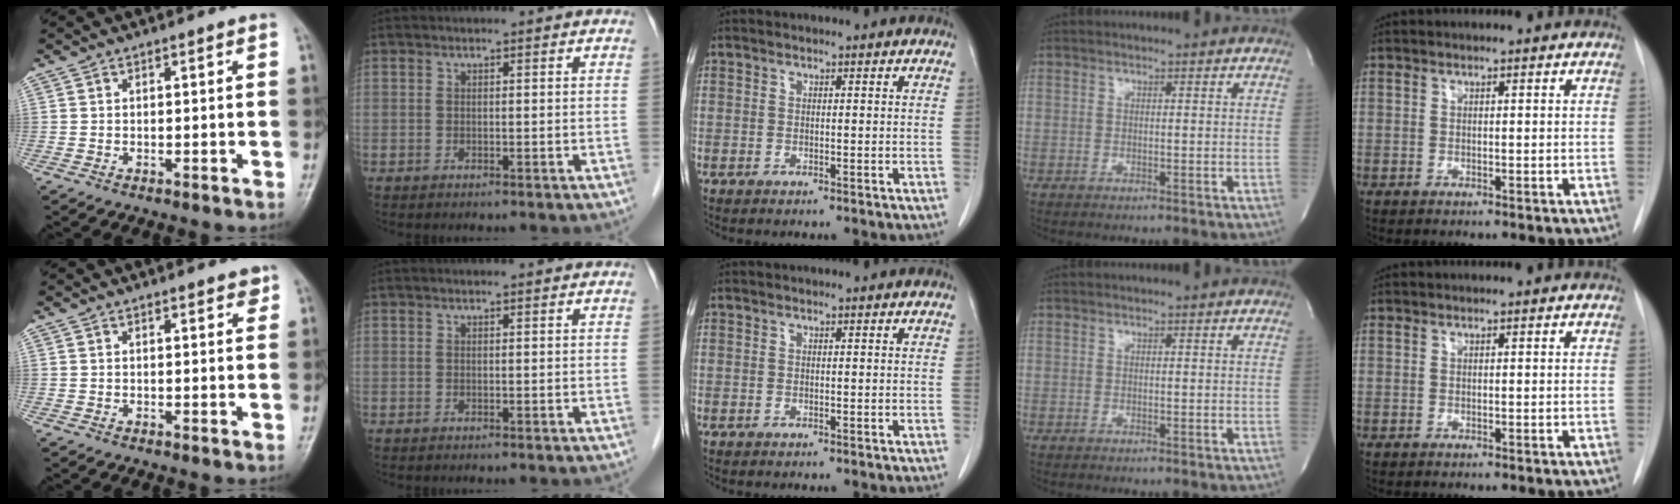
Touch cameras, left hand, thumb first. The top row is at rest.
{"thumb": {"total": 2.1, "force": [1.7, 0.7, 1.0], "torque": [-0.003, -0.007, 0.018]}, "index": {"total": 1.0, "force": [1.0, 0.0, 0.2], "torque": [-0.007, 0.009, 0.015]}}